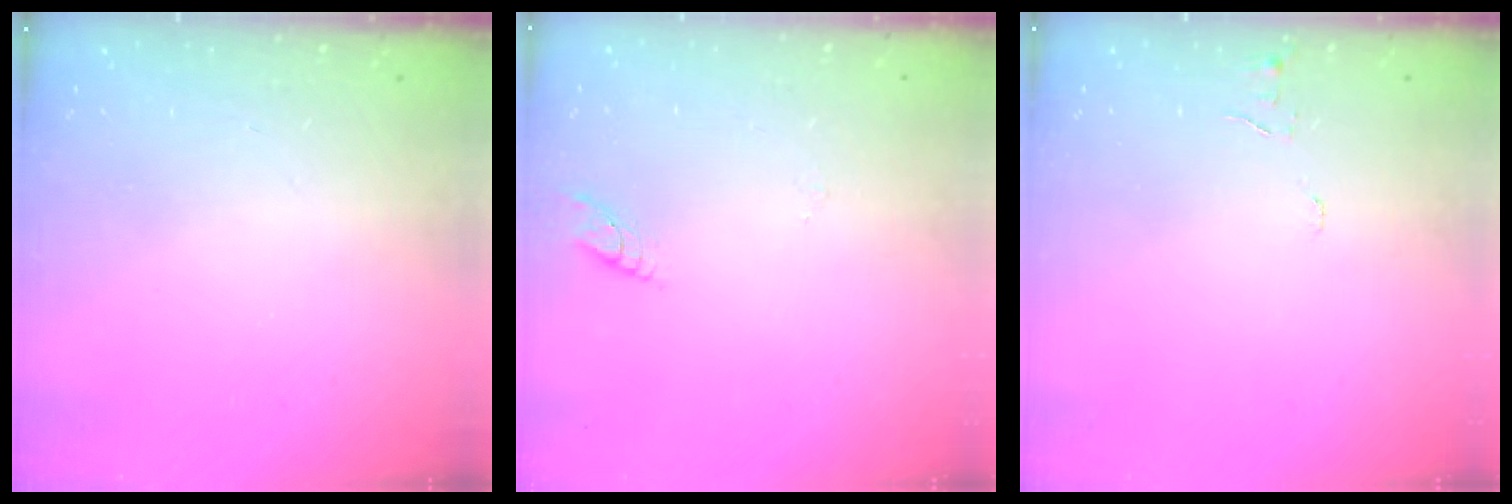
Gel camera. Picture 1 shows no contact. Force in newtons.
{"total": 4.8, "press": 4.8, "slide": 0.4}
{"total": 4.7, "press": 4.6, "slide": 0.5}